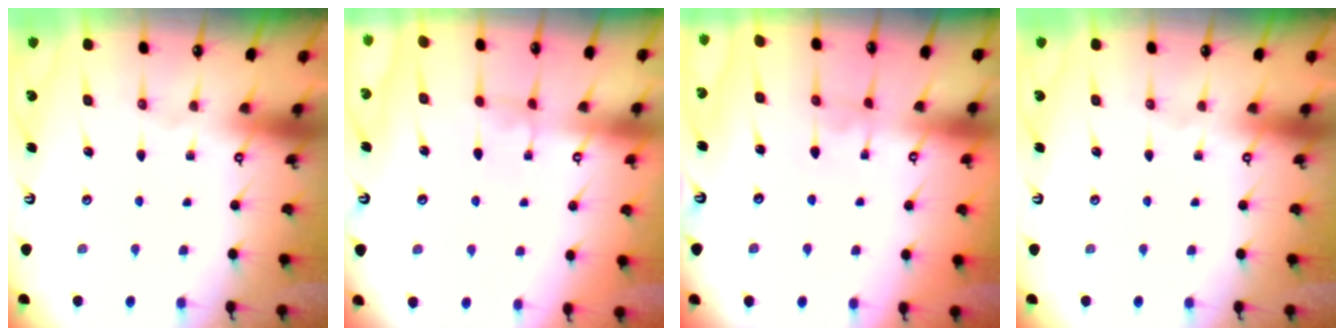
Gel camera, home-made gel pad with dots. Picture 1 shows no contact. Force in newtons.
{"total": 2.6, "press": 2.6, "slide": 0.2}
{"total": 2.1, "press": 2.1, "slide": 0.0}
{"total": 0.0}